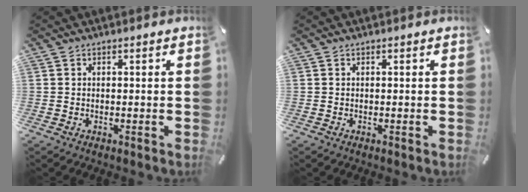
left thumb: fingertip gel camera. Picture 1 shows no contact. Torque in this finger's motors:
{"motor_torque": [-0.14, -0.14, -0.01, -0.02, 0.00]}